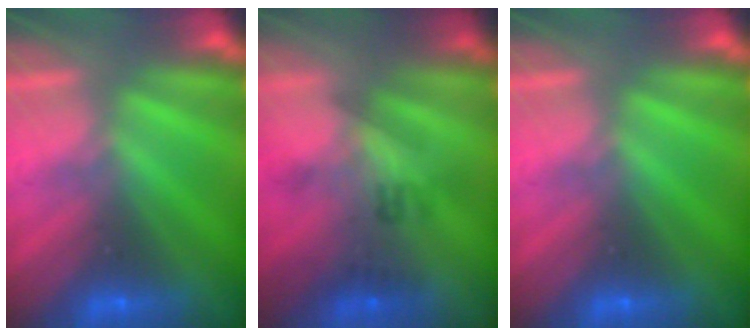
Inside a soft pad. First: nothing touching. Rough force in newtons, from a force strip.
{"total": 2.3}
{"total": 0.0}